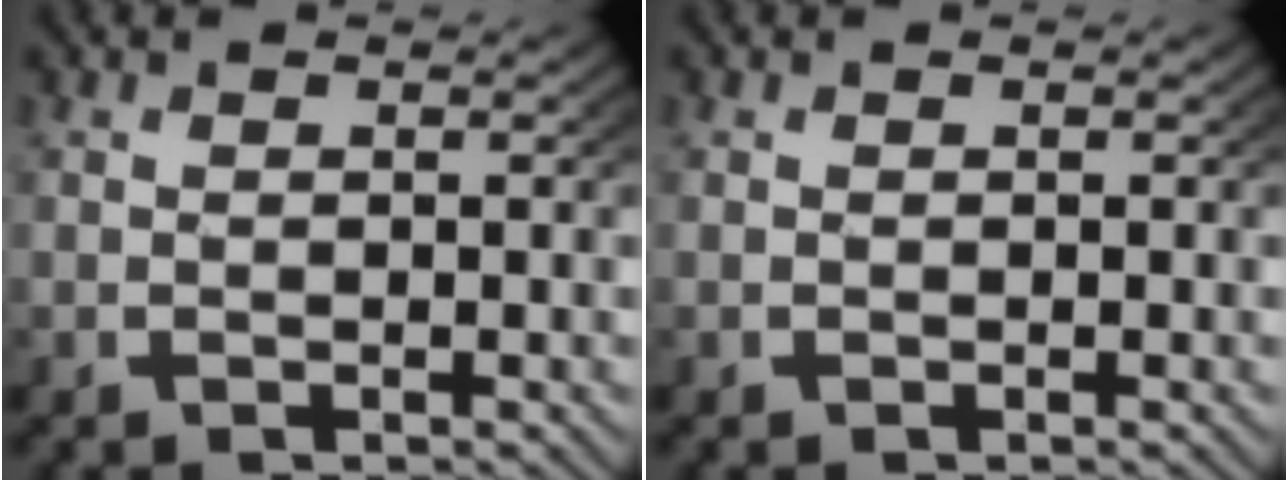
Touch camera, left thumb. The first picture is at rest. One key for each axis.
{"total": 0.0}